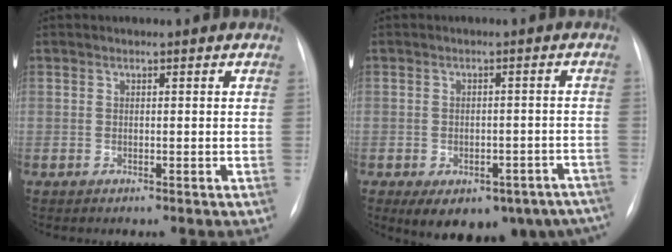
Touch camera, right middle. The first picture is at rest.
{"total": 17.5, "force": [-11.9, 9.6, 8.5], "torque": [-0.109, 0.012, -0.132]}